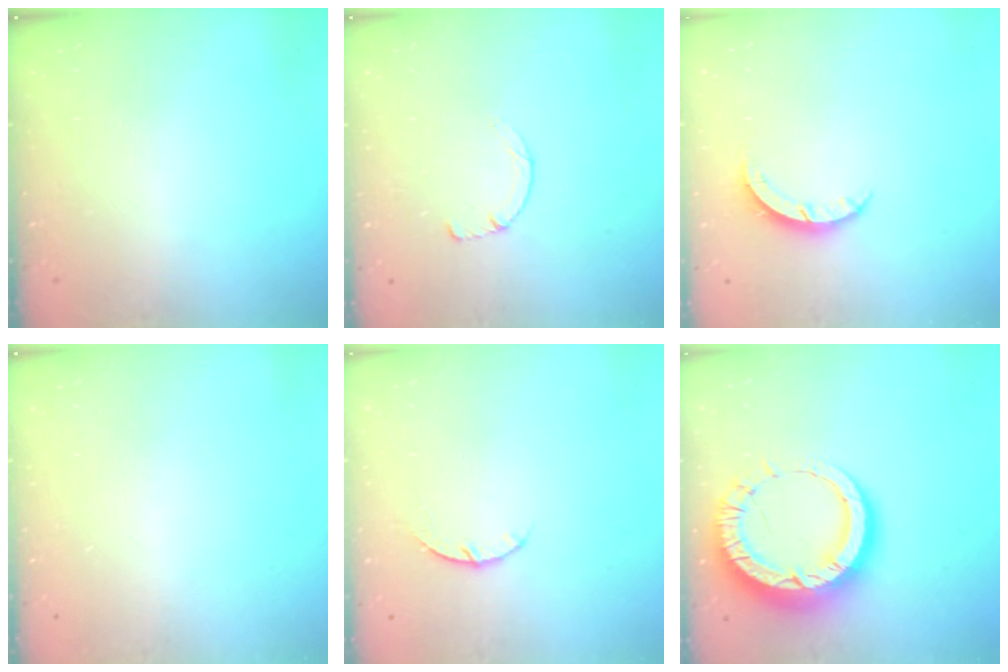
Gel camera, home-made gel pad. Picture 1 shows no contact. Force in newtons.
{"total": 2.6, "press": 2.5, "slide": 0.3}
{"total": 4.0, "press": 4.0, "slide": 0.3}
{"total": 0.0}
{"total": 3.5, "press": 3.5, "slide": 0.6}
{"total": 14.9, "press": 14.8, "slide": 1.5}